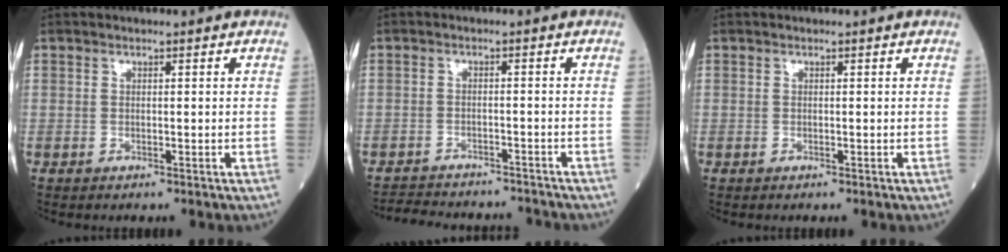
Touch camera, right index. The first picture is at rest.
{"total": 10.8, "force": [-10.3, 2.2, 2.4], "torque": [-0.048, 0.011, -0.139]}
{"total": 0.0}